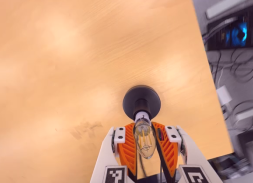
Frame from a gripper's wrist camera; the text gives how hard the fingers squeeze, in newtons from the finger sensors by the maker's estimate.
{"total": 22.2, "left": 22.0, "right": 22.5}